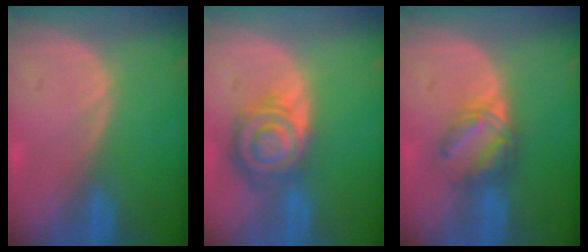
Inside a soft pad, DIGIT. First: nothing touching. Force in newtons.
{"total": 8.5, "press": 7.4, "slide": 4.2}
{"total": 6.1, "press": 5.3, "slide": 3.0}